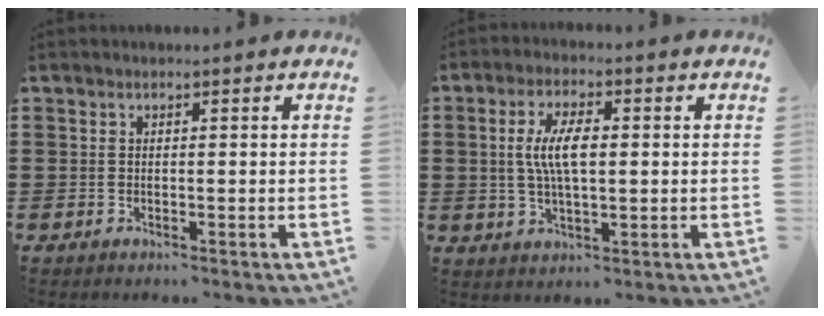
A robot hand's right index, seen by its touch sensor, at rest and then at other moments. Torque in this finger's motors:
{"motor_torque": [0.35, -0.16, 0.36, 0.08]}